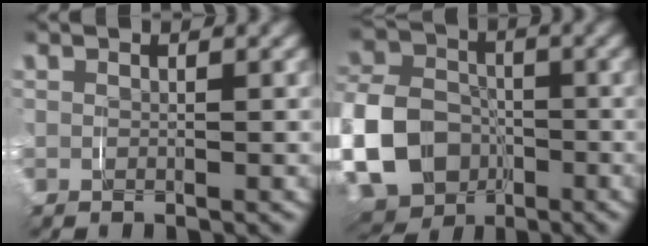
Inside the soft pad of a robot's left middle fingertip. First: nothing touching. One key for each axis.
{"total": 9.6, "fx": -2.8, "fy": 8.1, "fz": 4.3, "tx": -0.111, "ty": -0.033, "tz": -0.045}